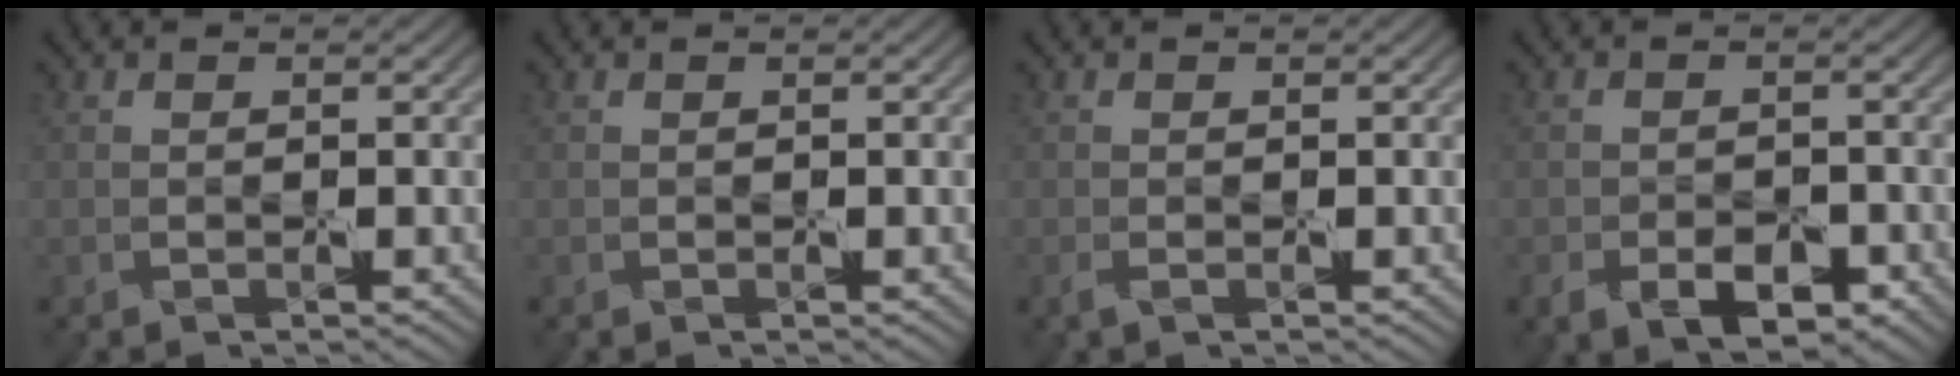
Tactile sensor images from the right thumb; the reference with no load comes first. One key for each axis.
{"total": 0.0}
{"total": 0.8, "fx": -0.4, "fy": 0.2, "fz": 0.6, "tx": -0.015, "ty": -0.002, "tz": -0.007}
{"total": 4.2, "fx": -2.6, "fy": 2.3, "fz": 2.4, "tx": -0.028, "ty": -0.005, "tz": -0.038}